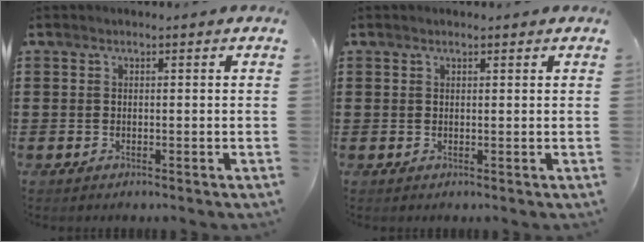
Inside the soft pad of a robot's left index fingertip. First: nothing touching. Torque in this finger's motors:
{"motor_torque": [2.14, 0.00, -0.02, -0.03]}